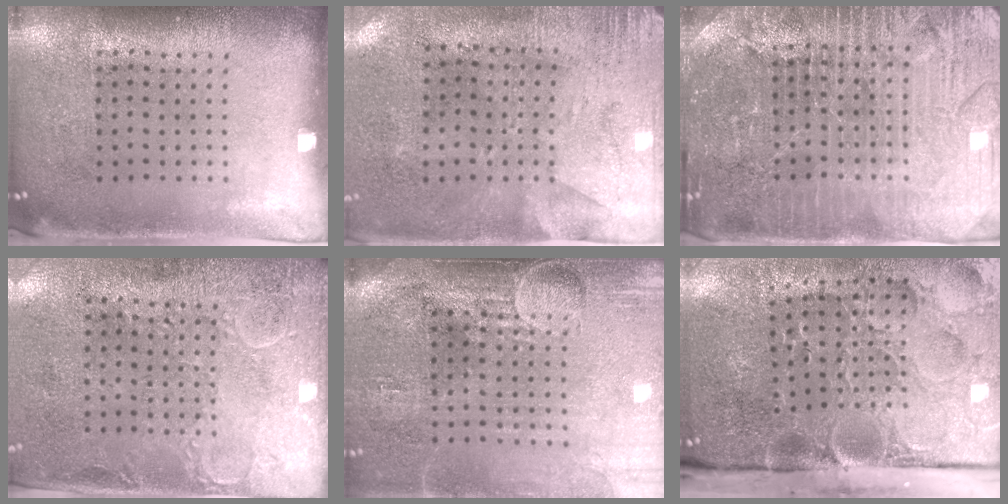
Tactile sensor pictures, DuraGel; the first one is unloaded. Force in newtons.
{"total": 2.8, "press": 2.3, "slide": 1.7}
{"total": 4.8, "press": 4.5, "slide": 1.7}
{"total": 2.9, "press": 2.3, "slide": 1.7}
{"total": 4.5, "press": 3.8, "slide": 2.4}
{"total": 5.3, "press": 4.0, "slide": 3.5}